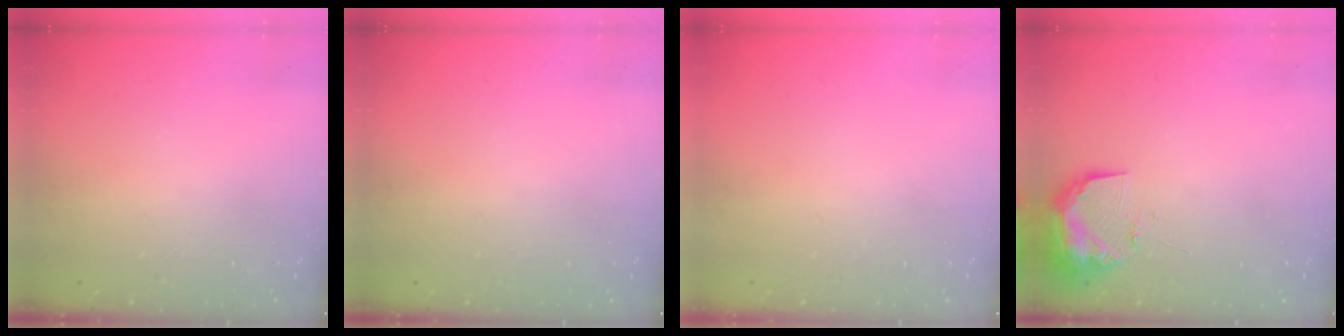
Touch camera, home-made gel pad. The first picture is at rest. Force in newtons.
{"total": 0.0}
{"total": 0.0}
{"total": 10.4, "press": 10.4, "slide": 1.2}